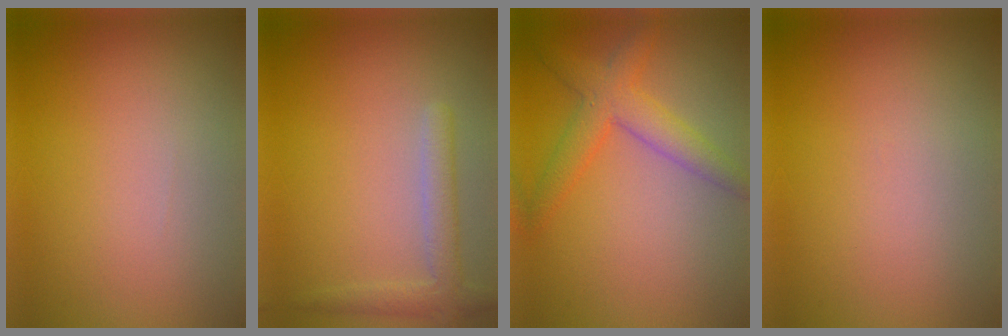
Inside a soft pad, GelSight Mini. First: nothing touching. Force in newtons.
{"total": 2.6, "press": 2.5, "slide": 0.2}
{"total": 4.1, "press": 4.1, "slide": 0.2}
{"total": 0.0}